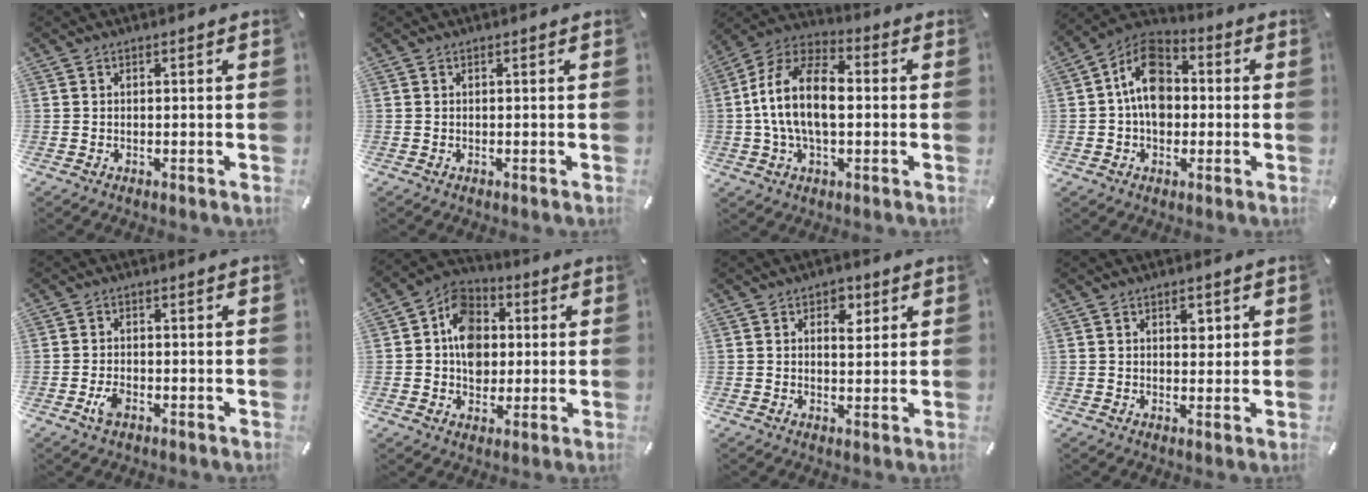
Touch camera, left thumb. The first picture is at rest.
{"total": 0.0}
{"total": 13.8, "force": [-0.7, 8.3, 11.1], "torque": [-0.239, 0.014, -0.015]}
{"total": 11.4, "force": [0.1, 8.5, 7.5], "torque": [-0.137, 0.009, -0.003]}
{"total": 3.2, "force": [-1.5, 1.8, 2.1], "torque": [-0.057, -0.002, -0.031]}
{"total": 11.6, "force": [0.5, 9.8, 6.2], "torque": [-0.096, 0.013, 0.009]}
{"total": 4.7, "force": [2.0, 3.1, 3.0], "torque": [-0.018, -0.012, 0.023]}
{"total": 3.2, "force": [1.3, 2.1, 2.0], "torque": [-0.012, -0.007, 0.016]}